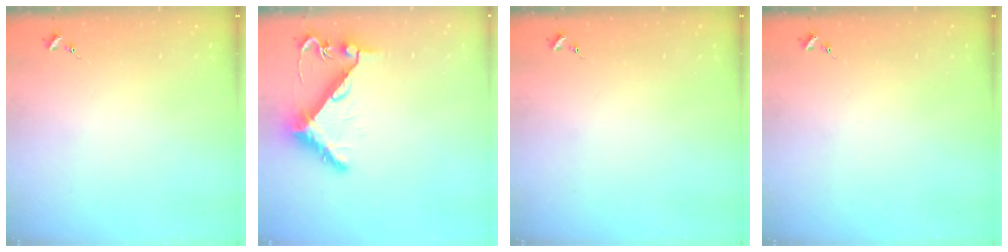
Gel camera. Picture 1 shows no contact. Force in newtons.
{"total": 8.9, "press": 8.9, "slide": 0.3}
{"total": 0.0}
{"total": 0.0}